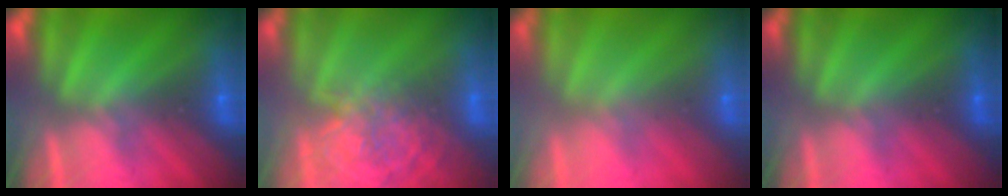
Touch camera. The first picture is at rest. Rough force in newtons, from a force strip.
{"total": 3.9}
{"total": 2.4}
{"total": 2.4}